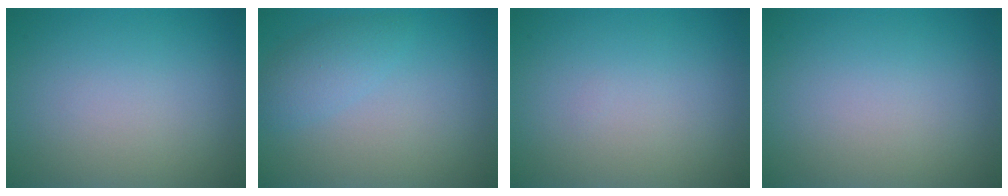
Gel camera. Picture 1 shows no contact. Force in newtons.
{"total": 2.2, "press": 2.2, "slide": 0.2}
{"total": 0.0}
{"total": 0.0}